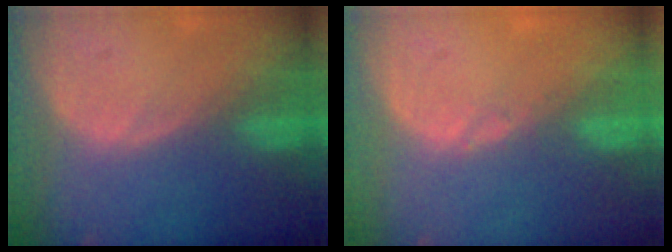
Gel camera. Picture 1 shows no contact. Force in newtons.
{"total": 0.6, "press": 0.5, "slide": 0.3}